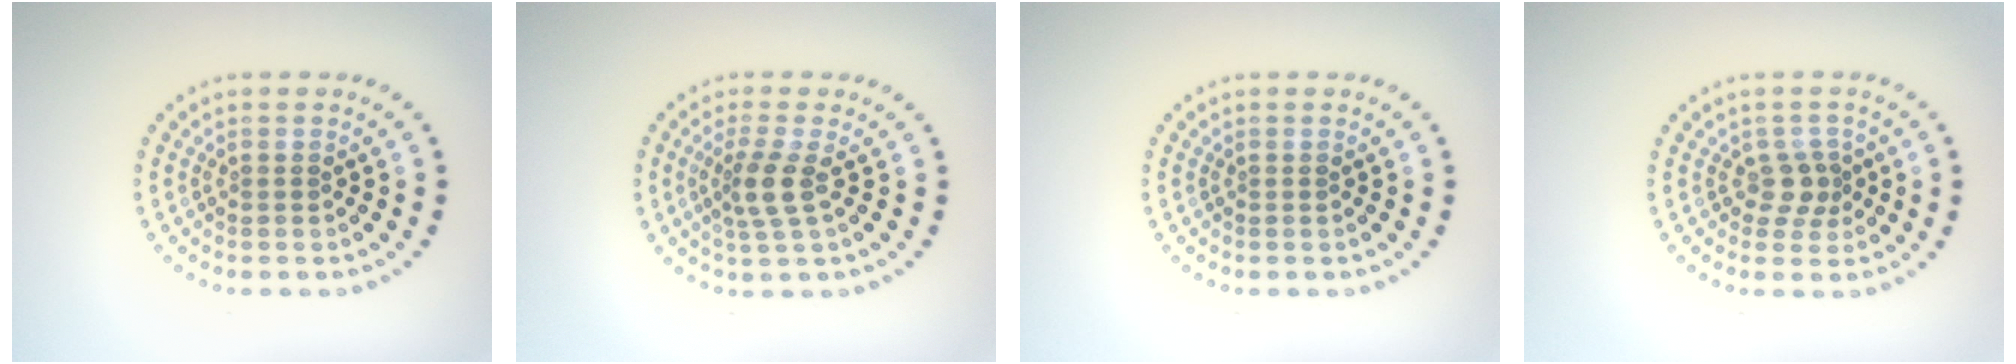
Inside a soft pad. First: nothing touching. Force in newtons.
{"total": 2.7, "press": 2.0, "slide": 1.7}
{"total": 0.0}
{"total": 2.2, "press": 1.6, "slide": 1.4}